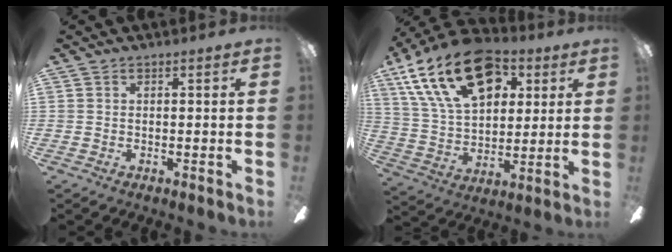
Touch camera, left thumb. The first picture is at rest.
{"total": 23.5, "force": [11.4, 14.0, 15.0], "torque": [-0.261, -0.042, 0.201]}